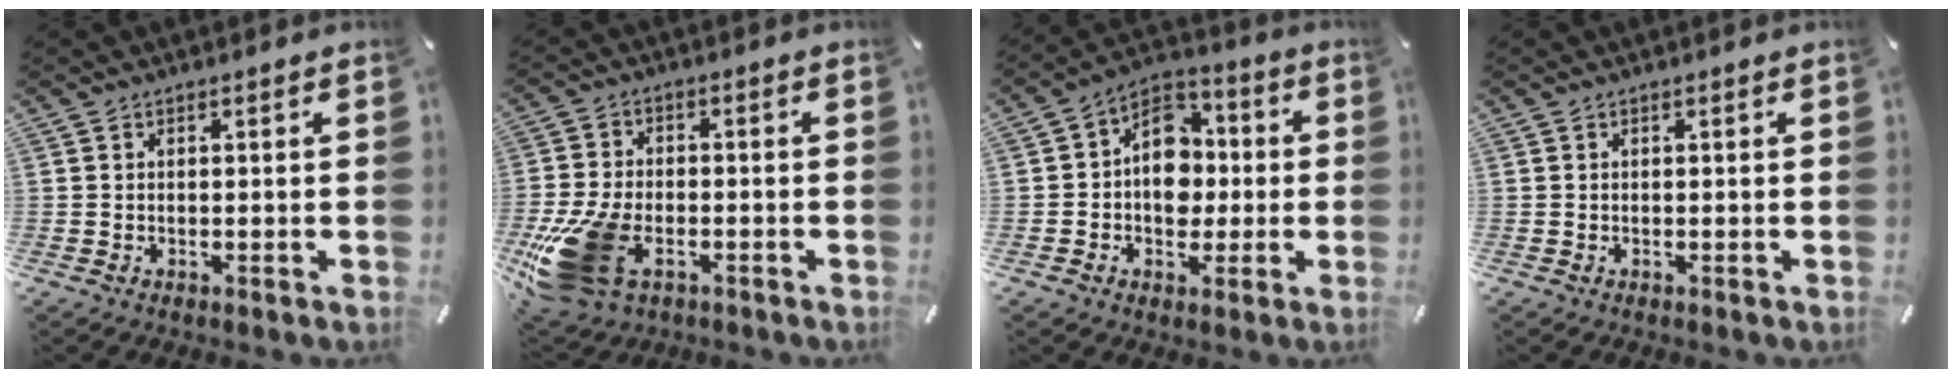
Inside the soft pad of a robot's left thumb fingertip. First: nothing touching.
{"total": 16.9, "force": [-6.4, 10.6, 11.4], "torque": [-0.240, 0.017, -0.105]}
{"total": 11.5, "force": [-1.3, 9.6, 6.3], "torque": [-0.086, 0.018, -0.022]}
{"total": 0.0}